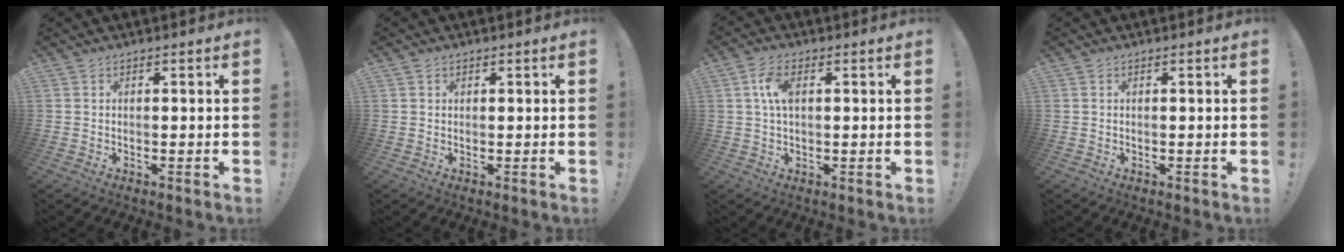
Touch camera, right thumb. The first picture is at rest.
{"total": 0.9, "force": [0.5, 0.7, 0.1], "torque": [0.005, -0.002, 0.009]}
{"total": 6.3, "force": [1.4, 3.4, 5.1], "torque": [-0.098, 0.005, 0.022]}
{"total": 0.0}